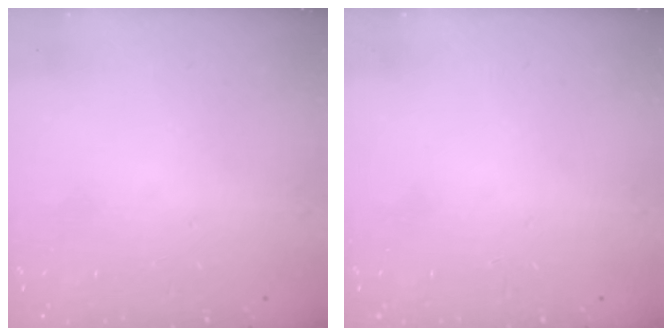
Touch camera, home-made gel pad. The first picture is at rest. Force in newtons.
{"total": 0.0}